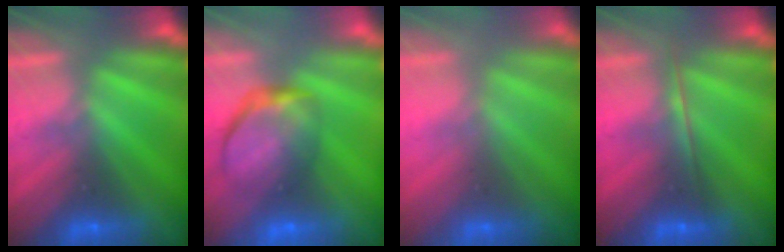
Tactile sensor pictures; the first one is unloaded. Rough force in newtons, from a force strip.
{"total": 9.2}
{"total": 2.8}
{"total": 1.7}